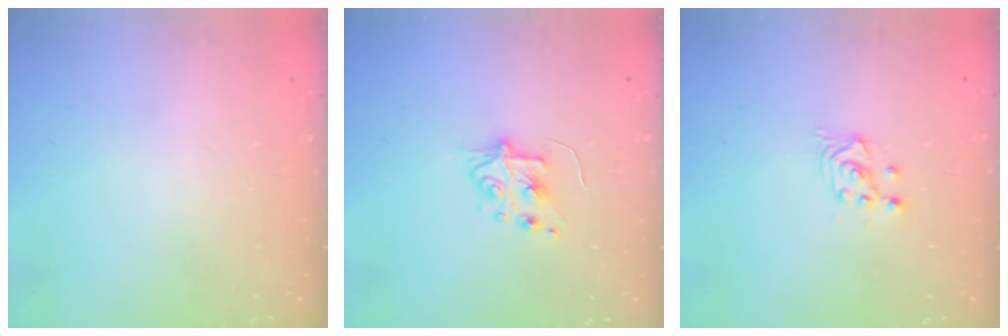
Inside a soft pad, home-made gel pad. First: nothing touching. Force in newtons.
{"total": 5.8, "press": 5.8, "slide": 0.6}
{"total": 2.6, "press": 2.6, "slide": 0.1}